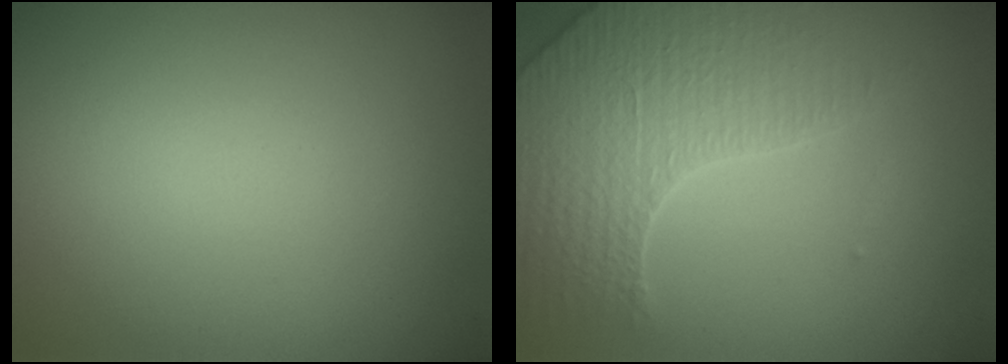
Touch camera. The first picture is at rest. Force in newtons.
{"total": 4.3, "press": 4.2, "slide": 0.8}